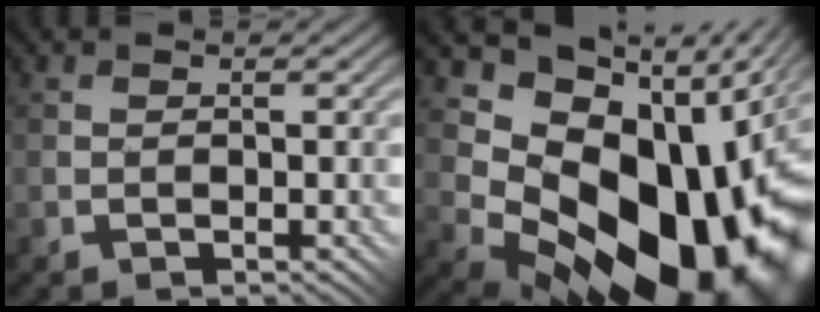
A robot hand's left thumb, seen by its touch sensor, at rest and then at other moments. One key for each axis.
{"total": 17.5, "fx": 2.4, "fy": 11.6, "fz": 12.9, "tx": -0.208, "ty": -0.035, "tz": 0.077}